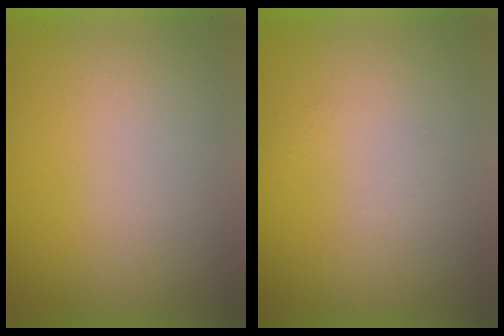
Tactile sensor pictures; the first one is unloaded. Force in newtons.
{"total": 1.2}